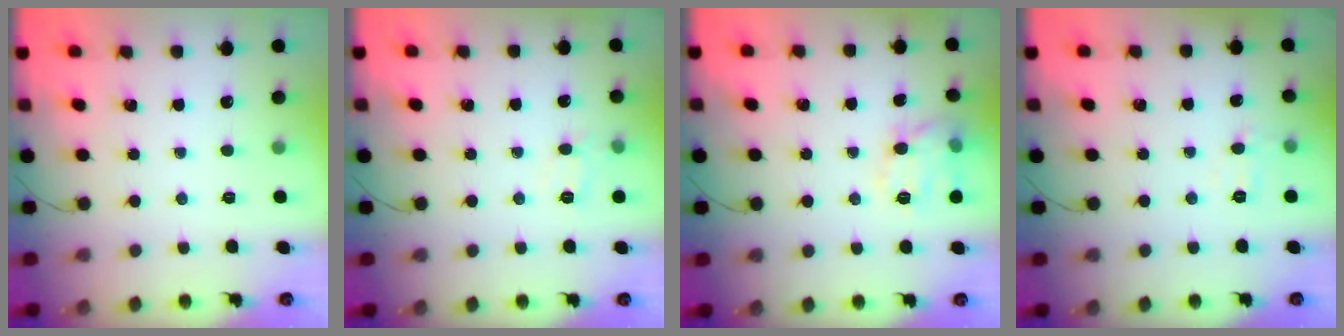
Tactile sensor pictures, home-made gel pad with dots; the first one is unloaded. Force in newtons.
{"total": 7.0, "press": 6.8, "slide": 1.8}
{"total": 9.4, "press": 9.4, "slide": 0.4}
{"total": 3.8, "press": 3.6, "slide": 1.3}